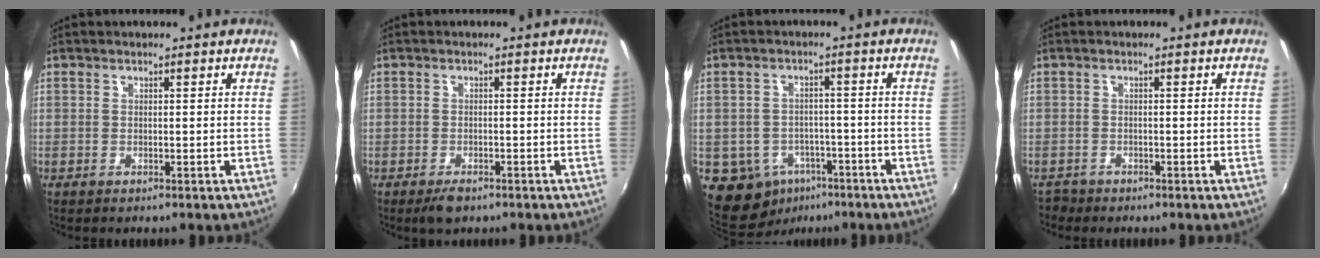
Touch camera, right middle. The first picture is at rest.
{"total": 2.7, "force": [-2.0, 1.2, 1.4], "torque": [-0.036, -0.005, -0.036]}
{"total": 8.9, "force": [-4.7, 7.0, 2.8], "torque": [-0.076, 0.009, -0.053]}
{"total": 1.8, "force": [-1.5, 0.9, -0.1], "torque": [-0.003, -0.001, -0.030]}